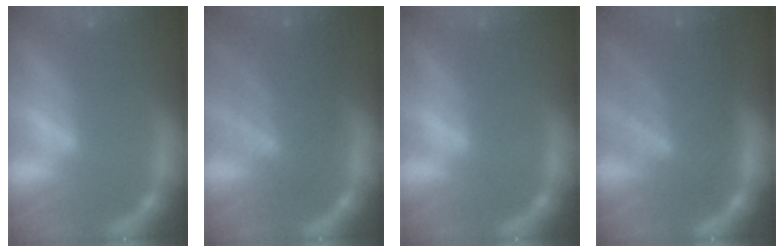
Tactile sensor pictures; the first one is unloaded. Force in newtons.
{"total": 7.0}
{"total": 0.0}
{"total": 8.6}